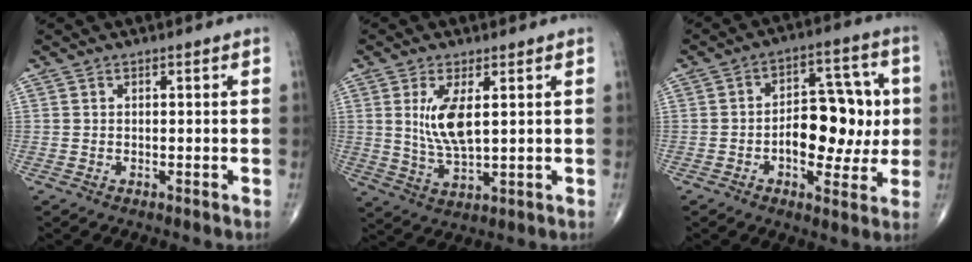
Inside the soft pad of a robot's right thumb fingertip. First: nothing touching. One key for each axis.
{"total": 7.9, "fx": 1.9, "fy": 2.8, "fz": 7.2, "tx": -0.145, "ty": -0.020, "tz": 0.046}
{"total": 13.9, "fx": -1.0, "fy": 7.9, "fz": 11.4, "tx": -0.121, "ty": 0.028, "tz": -0.013}